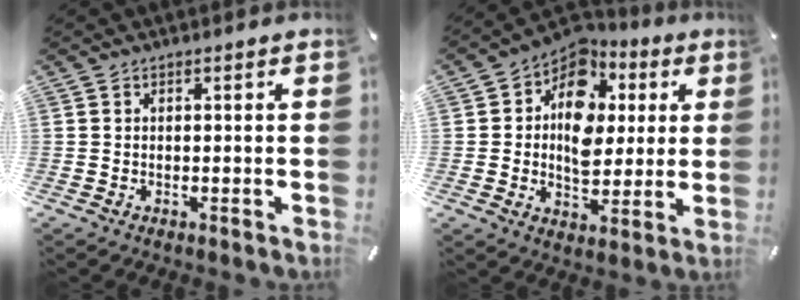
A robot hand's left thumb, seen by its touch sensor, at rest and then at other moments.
{"total": 12.4, "force": [2.2, 9.7, 7.5], "torque": [-0.128, -0.017, 0.042]}